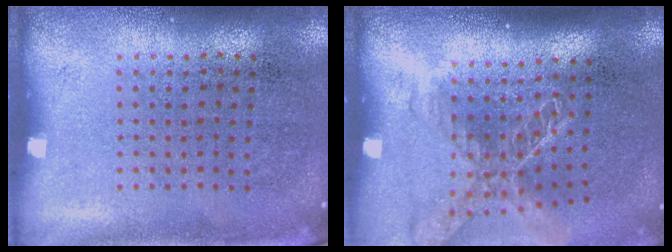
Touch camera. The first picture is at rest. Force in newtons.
{"total": 2.0, "press": 1.5, "slide": 1.2}